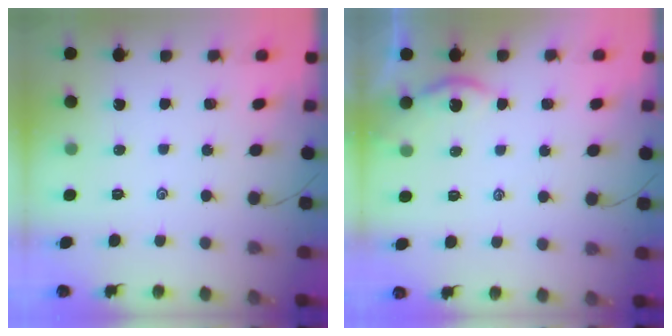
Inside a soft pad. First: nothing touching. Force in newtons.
{"total": 1.8, "press": 1.8, "slide": 0.3}